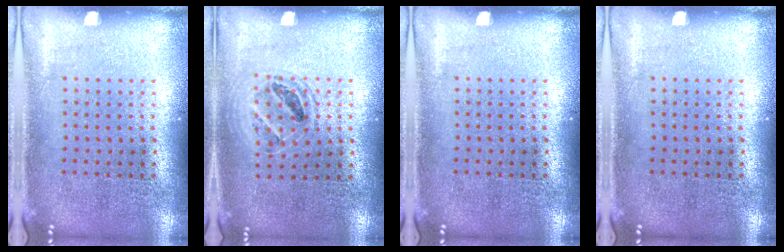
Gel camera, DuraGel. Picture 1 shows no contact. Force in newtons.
{"total": 1.3, "press": 1.2, "slide": 0.5}
{"total": 0.0}
{"total": 0.0}